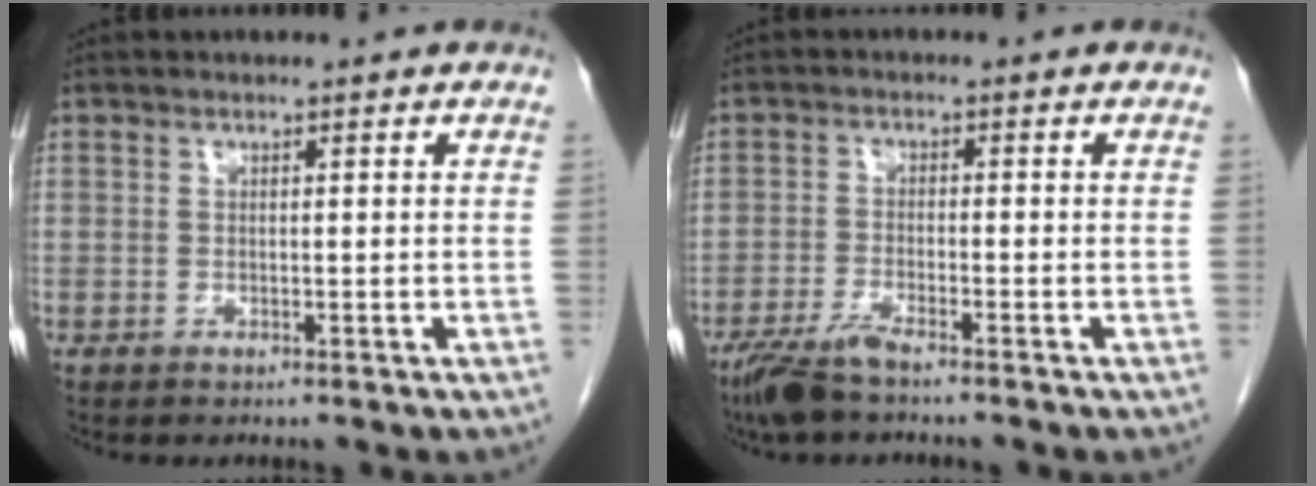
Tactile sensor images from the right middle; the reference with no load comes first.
{"total": 4.9, "force": [-3.9, 0.4, 3.0], "torque": [-0.067, -0.015, -0.078]}